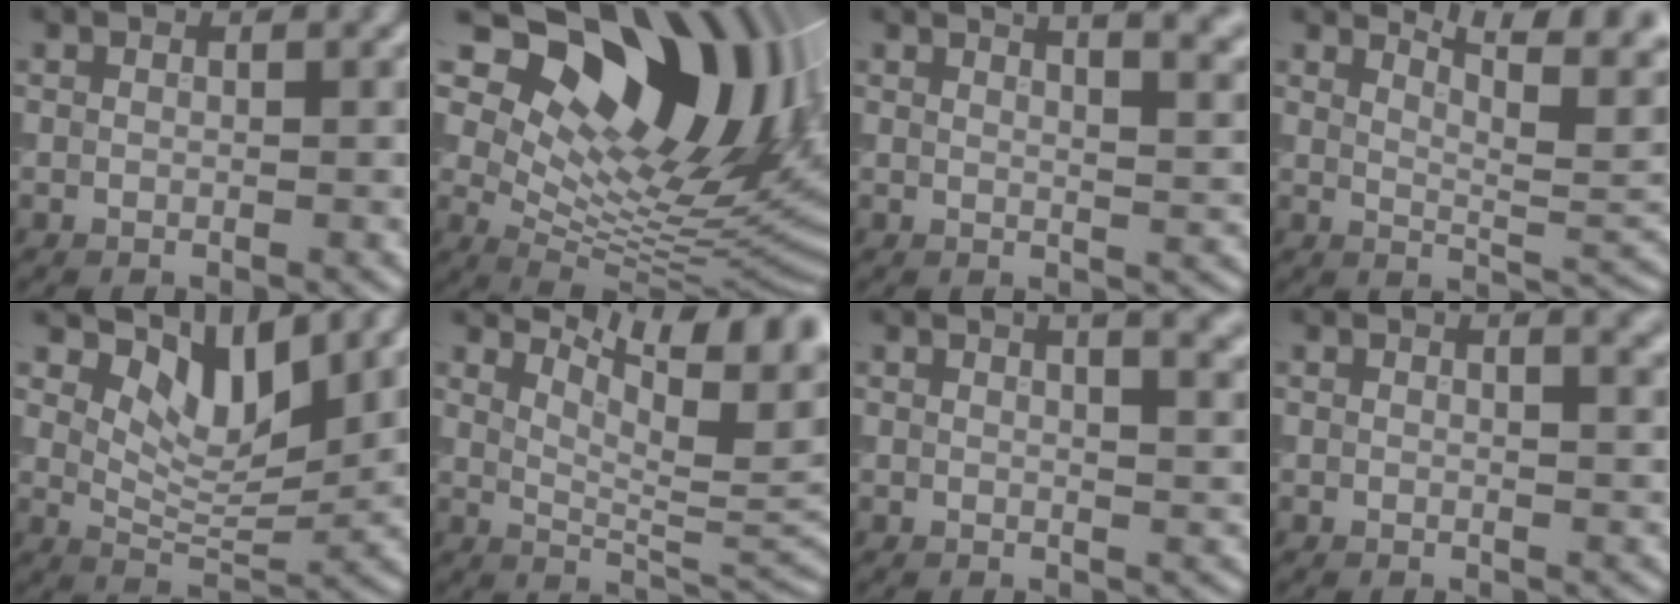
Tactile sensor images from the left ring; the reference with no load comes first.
{"total": 17.5, "force": [8.4, 8.6, 12.8], "torque": [-0.189, 0.024, 0.147]}
{"total": 9.5, "force": [6.1, 3.9, 6.2], "torque": [-0.016, 0.049, 0.039]}
{"total": 6.2, "force": [3.8, 1.8, 4.6], "torque": [-0.058, 0.008, 0.060]}
{"total": 5.9, "force": [3.6, 2.5, 4.0], "torque": [-0.074, -0.006, 0.060]}
{"total": 9.1, "force": [5.4, 2.9, 6.6], "torque": [-0.087, 0.007, 0.083]}
{"total": 8.2, "force": [4.5, 3.9, 5.6], "torque": [-0.010, 0.056, 0.025]}
{"total": 3.5, "force": [2.1, 1.6, 2.3], "torque": [0.001, 0.017, 0.008]}